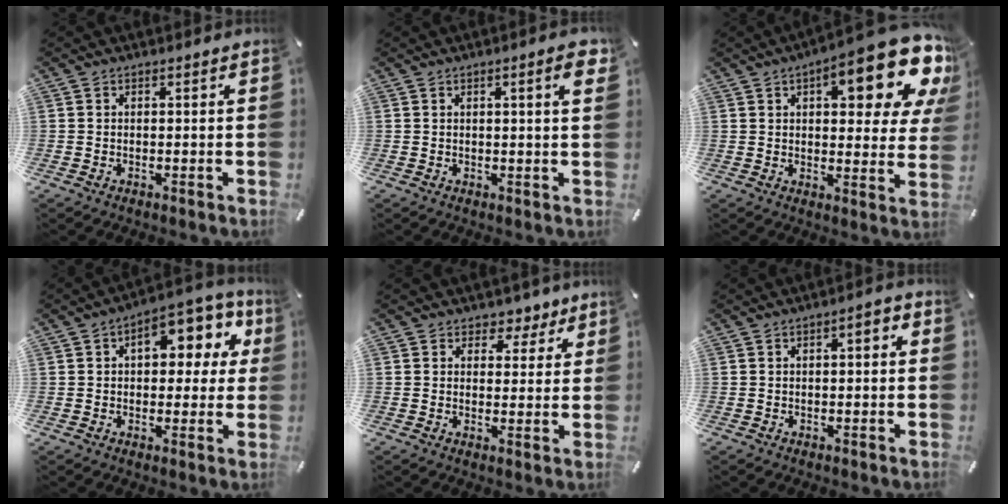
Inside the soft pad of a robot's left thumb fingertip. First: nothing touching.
{"total": 4.9, "force": [1.6, 0.8, 4.6], "torque": [-0.072, -0.002, 0.021]}
{"total": 20.3, "force": [10.1, 7.6, 15.8], "torque": [-0.204, -0.064, 0.158]}
{"total": 11.8, "force": [3.7, 6.7, 9.0], "torque": [-0.117, -0.015, 0.058]}
{"total": 4.6, "force": [2.5, 3.7, 1.1], "torque": [0.005, -0.014, 0.036]}
{"total": 2.8, "force": [-0.3, 1.1, 2.6], "torque": [-0.039, 0.007, -0.010]}